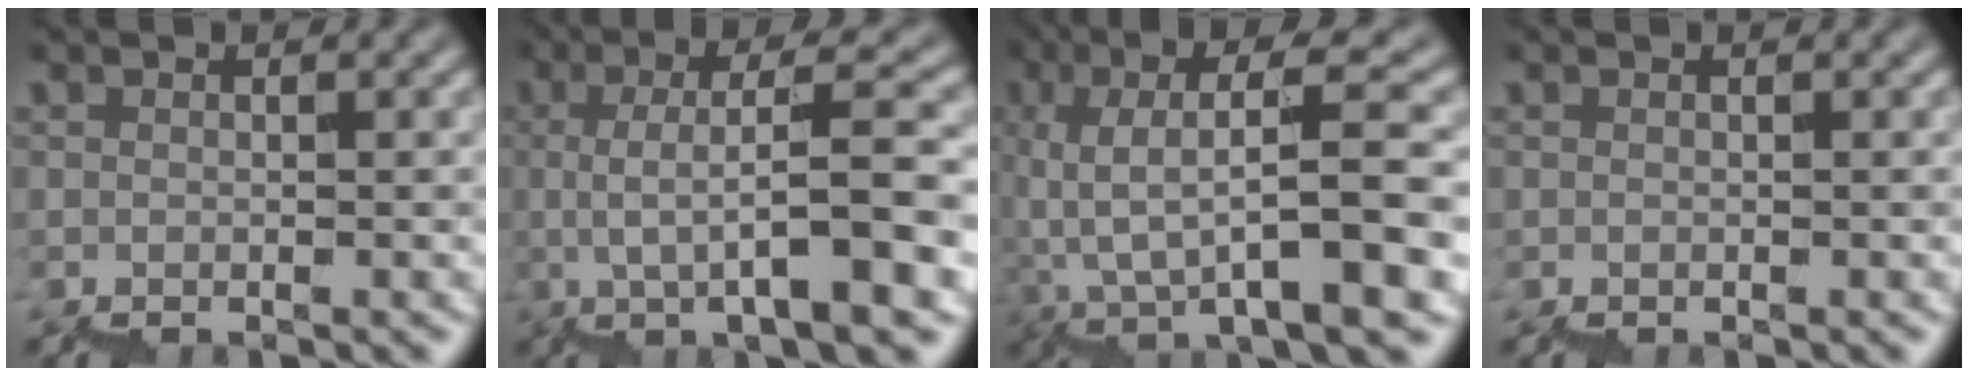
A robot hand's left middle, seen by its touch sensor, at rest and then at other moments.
{"total": 8.1, "force": [-0.5, 1.3, 7.9], "torque": [-0.119, 0.035, -0.002]}
{"total": 9.3, "force": [0.2, 2.5, 8.9], "torque": [-0.163, 0.028, 0.006]}
{"total": 0.0}